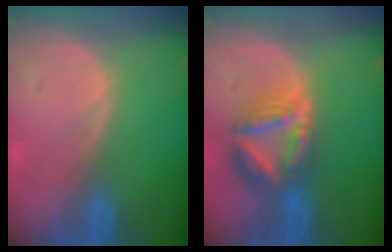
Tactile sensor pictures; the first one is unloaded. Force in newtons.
{"total": 8.2, "press": 7.1, "slide": 4.1}